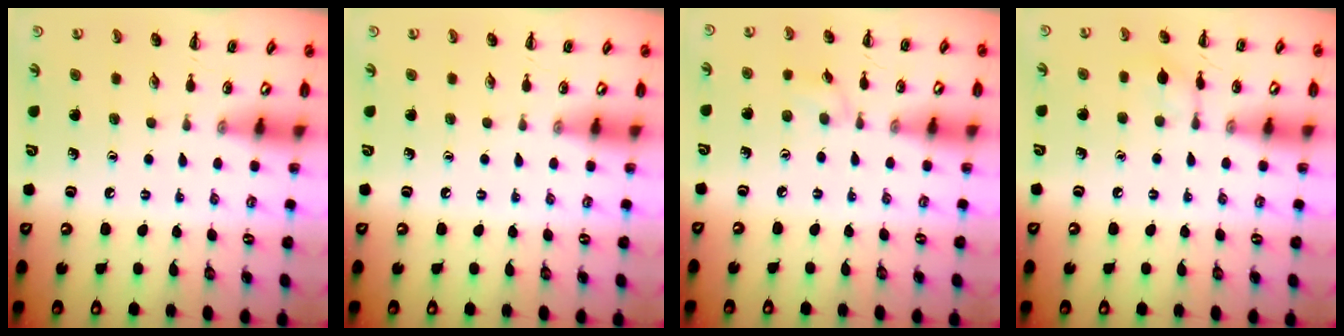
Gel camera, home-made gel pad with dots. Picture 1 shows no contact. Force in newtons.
{"total": 0.0}
{"total": 3.1, "press": 2.9, "slide": 1.1}
{"total": 7.1, "press": 6.8, "slide": 2.0}